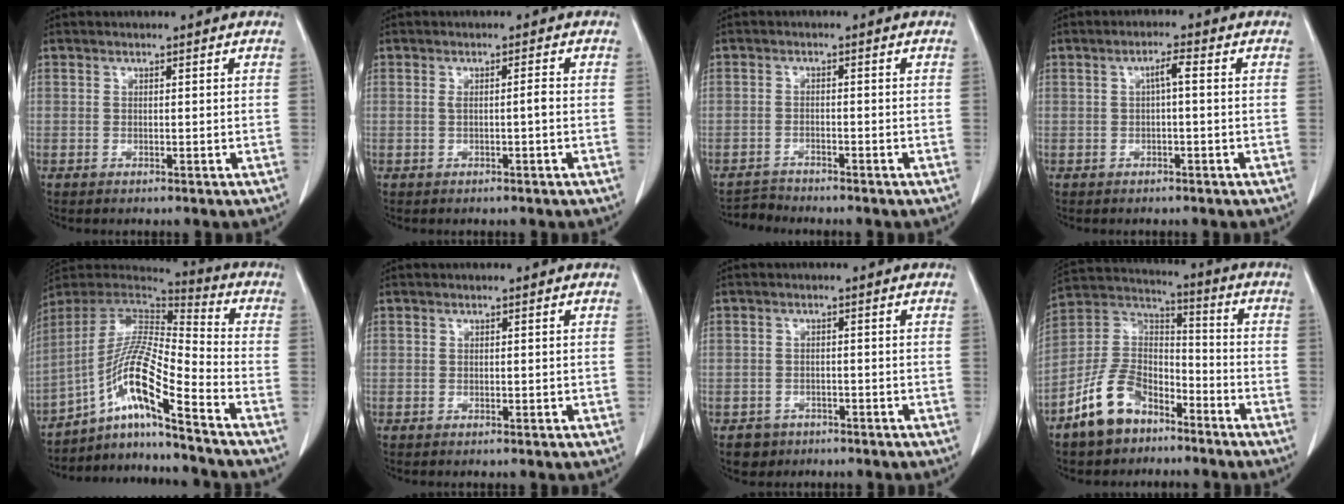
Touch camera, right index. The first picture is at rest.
{"total": 1.7, "force": [-0.2, 0.0, 1.7], "torque": [-0.030, 0.002, 0.000]}
{"total": 2.3, "force": [-2.2, -0.1, -0.6], "torque": [0.016, -0.012, -0.039]}
{"total": 2.2, "force": [0.2, 0.2, 2.2], "torque": [-0.038, 0.005, 0.004]}
{"total": 13.6, "force": [-8.5, -0.5, 10.6], "torque": [-0.203, 0.009, -0.155]}
{"total": 0.0}
{"total": 2.8, "force": [-1.6, 2.3, 0.0], "torque": [-0.001, 0.011, -0.024]}
{"total": 12.1, "force": [-7.6, 7.0, 6.2], "torque": [-0.139, 0.025, -0.147]}